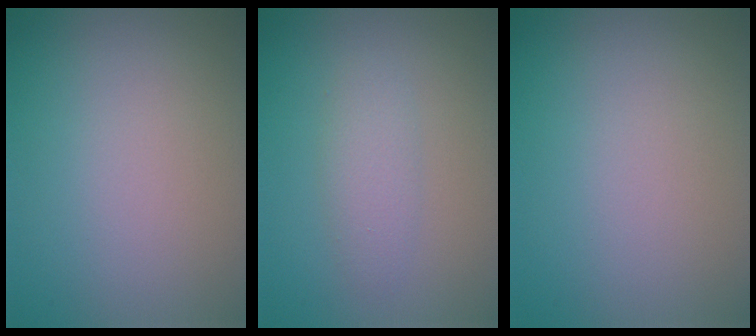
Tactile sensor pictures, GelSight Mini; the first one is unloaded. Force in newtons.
{"total": 2.0, "press": 2.0, "slide": 0.0}
{"total": 0.0}